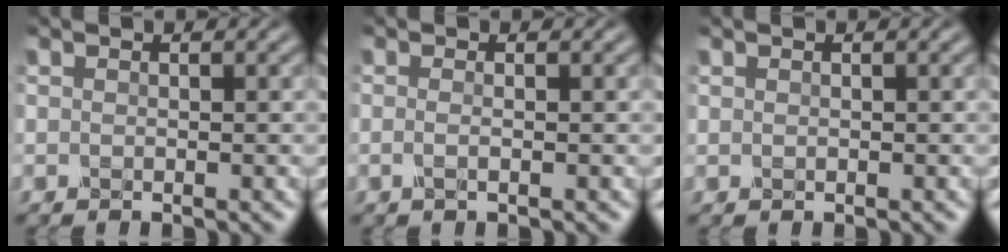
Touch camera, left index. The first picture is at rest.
{"total": 1.3, "force": [-0.1, 0.6, 1.1], "torque": [-0.013, -0.002, -0.014]}
{"total": 0.0}